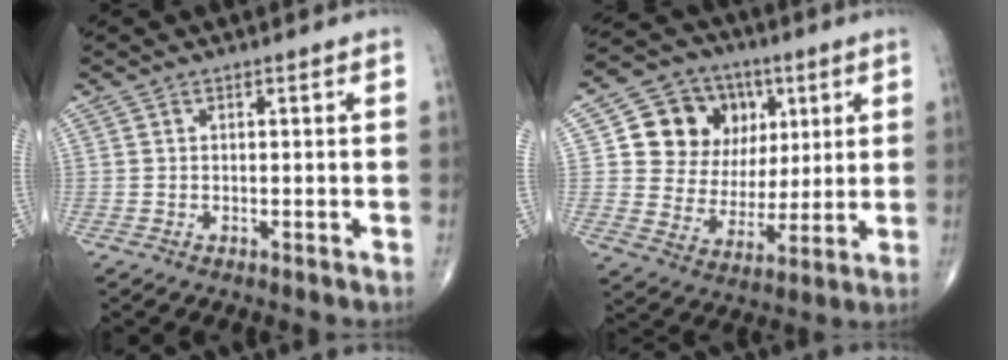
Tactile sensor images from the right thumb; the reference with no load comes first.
{"total": 16.0, "force": [4.9, 13.4, 7.2], "torque": [-0.070, 0.004, 0.095]}